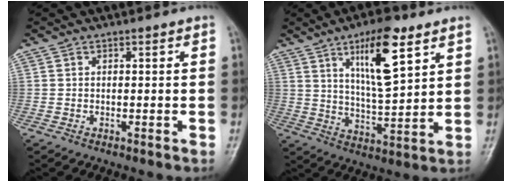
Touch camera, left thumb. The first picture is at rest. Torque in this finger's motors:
{"motor_torque": [0.74, 0.14, 1.63, -1.13, 0.23]}